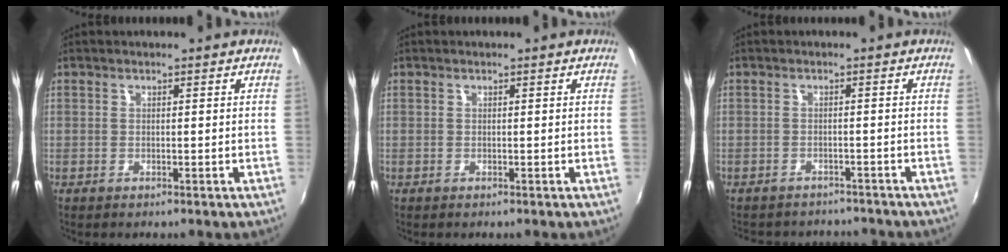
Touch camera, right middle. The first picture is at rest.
{"total": 0.0}
{"total": 9.6, "force": [-8.8, 2.9, 2.8], "torque": [-0.068, -0.018, -0.119]}